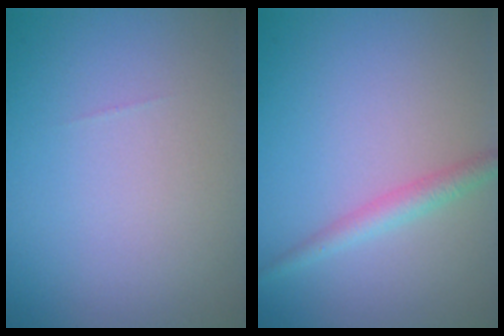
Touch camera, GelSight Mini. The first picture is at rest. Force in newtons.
{"total": 2.0, "press": 2.0, "slide": 0.1}